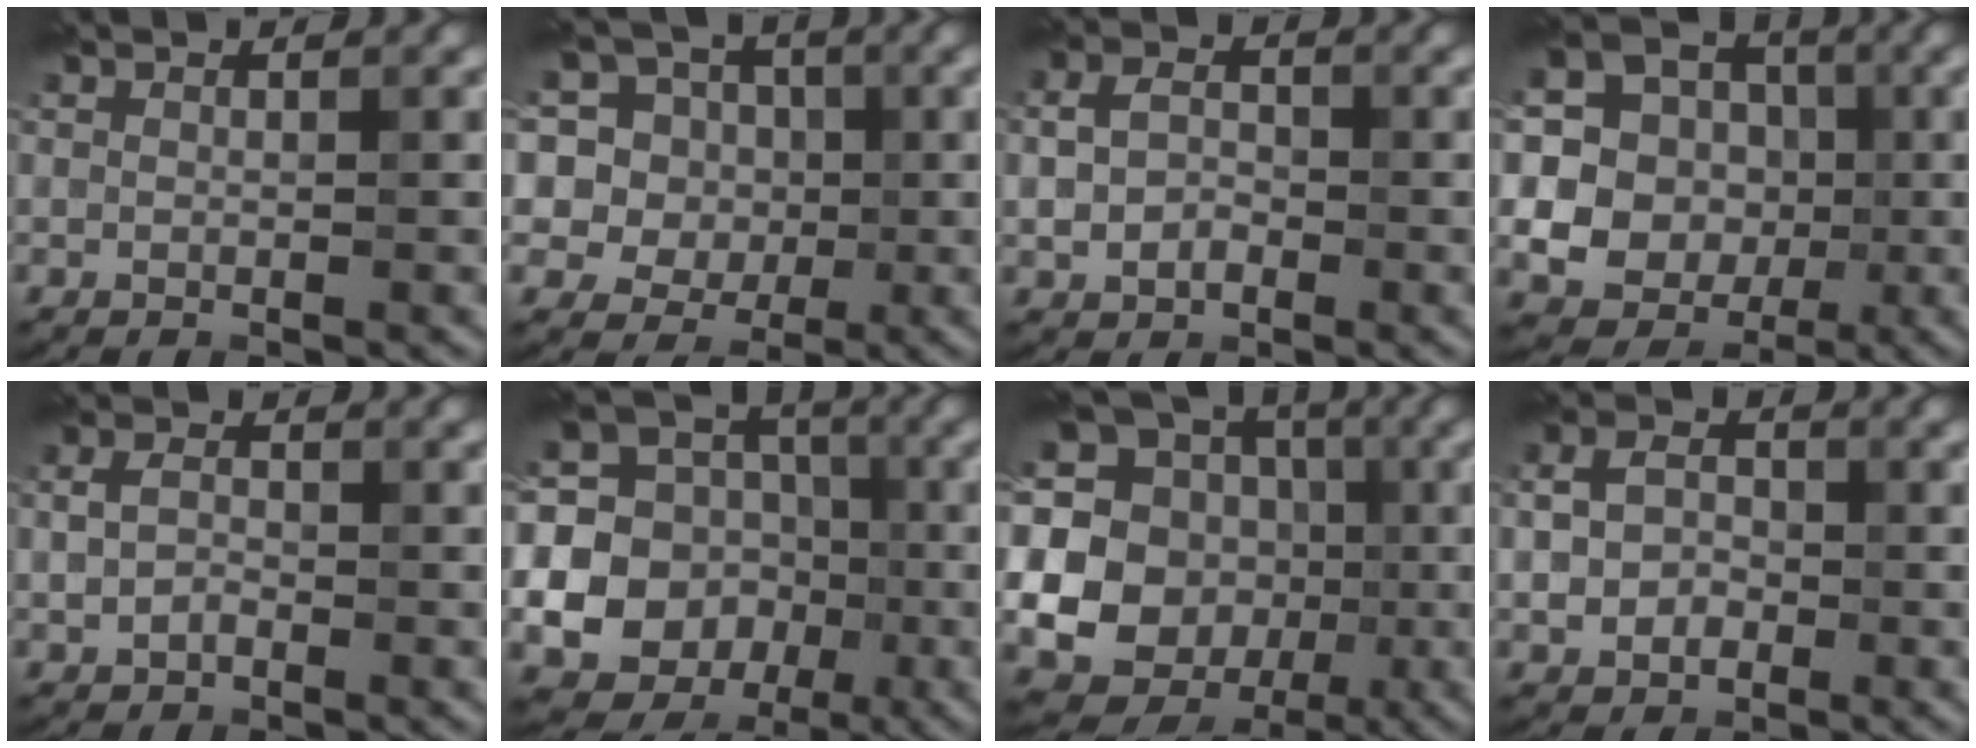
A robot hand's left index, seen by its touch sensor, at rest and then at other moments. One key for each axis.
{"total": 12.1, "fx": 4.0, "fy": 10.5, "fz": 4.3, "tx": -0.130, "ty": 0.046, "tz": 0.063}
{"total": 3.3, "fx": -0.5, "fy": 2.6, "fz": 2.1, "tx": -0.045, "ty": 0.000, "tz": -0.015}
{"total": 17.5, "fx": 0.7, "fy": 16.6, "fz": 5.5, "tx": -0.139, "ty": 0.011, "tz": -0.009}
{"total": 2.1, "fx": -0.3, "fy": 1.6, "fz": 1.4, "tx": -0.033, "ty": 0.001, "tz": -0.010}
{"total": 21.0, "fx": -2.7, "fy": 20.1, "fz": 5.5, "tx": -0.152, "ty": -0.010, "tz": -0.072}
{"total": 20.8, "fx": 1.5, "fy": 19.5, "fz": 7.0, "tx": -0.160, "ty": 0.013, "tz": -0.026}
{"total": 3.8, "fx": -0.5, "fy": 3.0, "fz": 2.3, "tx": -0.050, "ty": 0.002, "tz": -0.014}